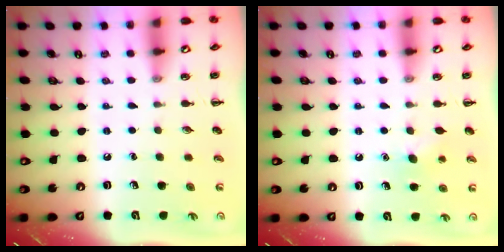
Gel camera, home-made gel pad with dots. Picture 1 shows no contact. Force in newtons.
{"total": 5.4, "press": 5.3, "slide": 1.0}